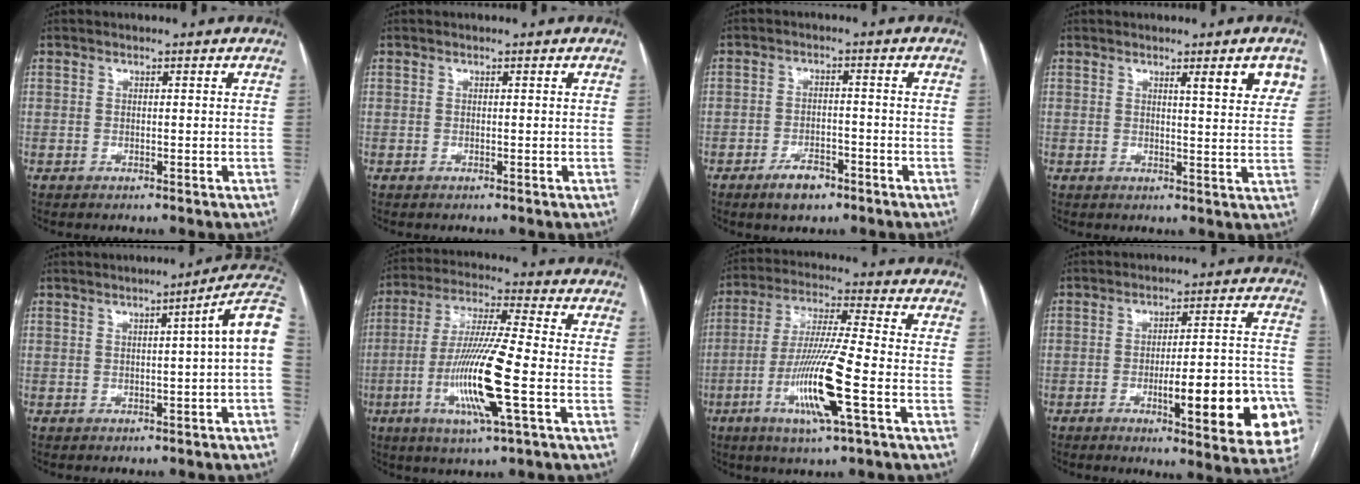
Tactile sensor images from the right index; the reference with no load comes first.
{"total": 0.0}
{"total": 4.6, "force": [-3.1, 2.1, 2.7], "torque": [-0.046, 0.003, -0.047]}
{"total": 5.4, "force": [2.9, 0.5, 4.6], "torque": [-0.049, -0.008, 0.031]}
{"total": 6.6, "force": [0.0, -0.8, 6.5], "torque": [-0.070, 0.016, -0.004]}
{"total": 13.9, "force": [-3.7, 0.1, 13.4], "torque": [-0.271, -0.013, -0.075]}
{"total": 13.0, "force": [-4.4, -0.1, 12.2], "torque": [-0.244, -0.014, -0.087]}
{"total": 17.7, "force": [-6.2, 2.9, 16.4], "torque": [-0.139, 0.020, -0.068]}